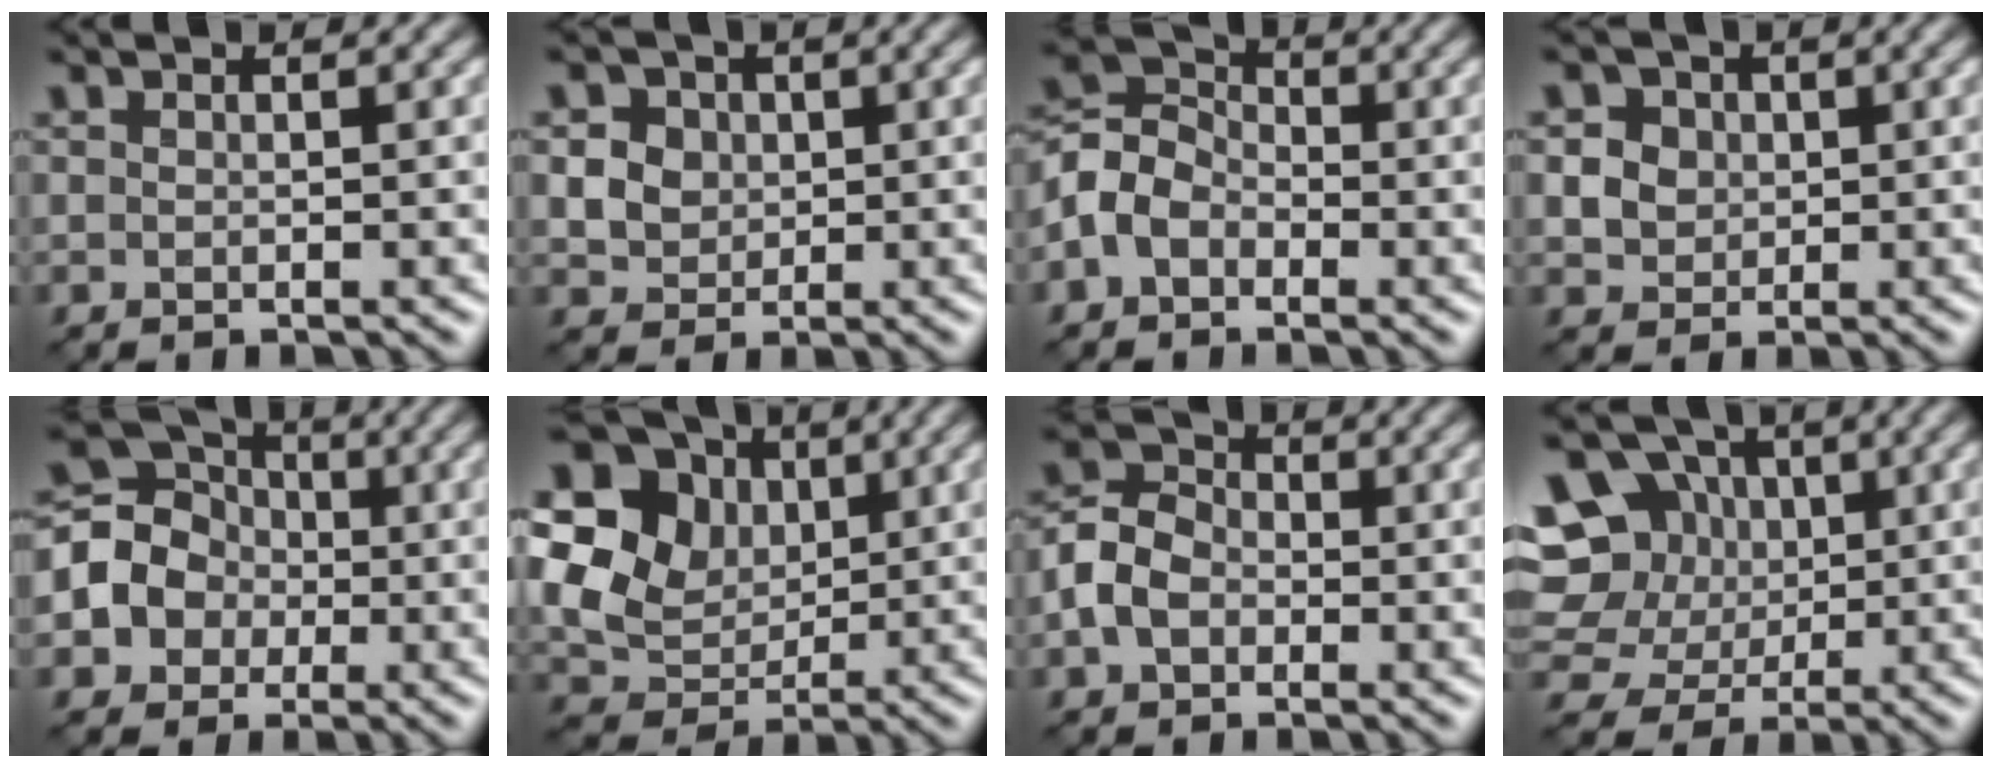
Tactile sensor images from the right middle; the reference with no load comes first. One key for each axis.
{"total": 4.2, "fx": 1.1, "fy": 3.8, "fz": 1.5, "tx": -0.036, "ty": 0.014, "tz": 0.022}
{"total": 4.5, "fx": -1.5, "fy": 3.4, "fz": 2.5, "tx": -0.052, "ty": 0.013, "tz": -0.041}
{"total": 3.1, "fx": 0.6, "fy": 2.8, "fz": 1.1, "tx": -0.026, "ty": 0.005, "tz": 0.014}
{"total": 6.7, "fx": -0.6, "fy": 6.2, "fz": 2.4, "tx": -0.049, "ty": 0.016, "tz": -0.033}
{"total": 14.6, "fx": 4.6, "fy": 12.3, "fz": 6.3, "tx": -0.175, "ty": 0.028, "tz": 0.077}
{"total": 4.4, "fx": -1.1, "fy": 3.4, "fz": 2.6, "tx": -0.054, "ty": 0.012, "tz": -0.031}
{"total": 10.7, "fx": 3.2, "fy": 8.9, "fz": 4.9, "tx": -0.110, "ty": 0.036, "tz": 0.037}